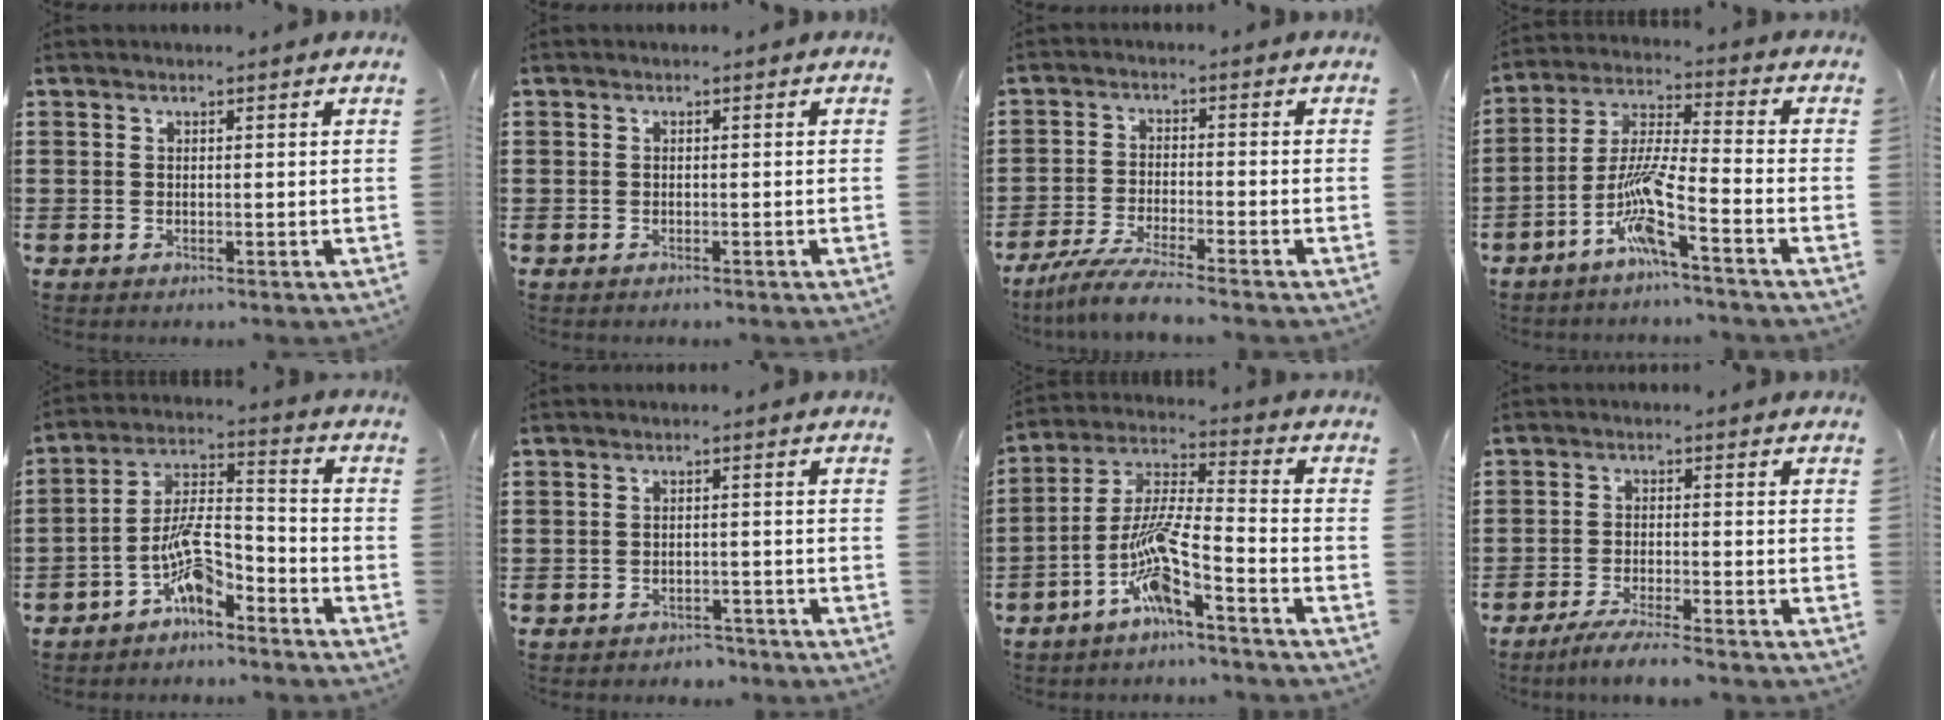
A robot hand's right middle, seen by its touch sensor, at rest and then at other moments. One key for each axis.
{"total": 0.5, "fx": -0.4, "fy": 0.3, "fz": -0.1, "tx": 0.002, "ty": 0.004, "tz": -0.010}
{"total": 5.3, "fx": -4.7, "fy": -0.3, "fz": 2.4, "tx": -0.060, "ty": -0.021, "tz": -0.093}
{"total": 9.0, "fx": -5.4, "fy": 0.5, "fz": 7.3, "tx": -0.169, "ty": -0.013, "tz": -0.112}
{"total": 8.6, "fx": -5.5, "fy": 2.7, "fz": 6.0, "tx": -0.132, "ty": 0.001, "tz": -0.110}
{"total": 1.9, "fx": -1.9, "fy": 0.4, "fz": -0.3, "tx": -0.003, "ty": 0.003, "tz": -0.044}
{"total": 9.1, "fx": -6.0, "fy": 0.4, "fz": 6.8, "tx": -0.163, "ty": -0.022, "tz": -0.126}
{"total": 3.7, "fx": -3.4, "fy": -0.3, "fz": 1.5, "tx": -0.033, "ty": -0.008, "tz": -0.068}